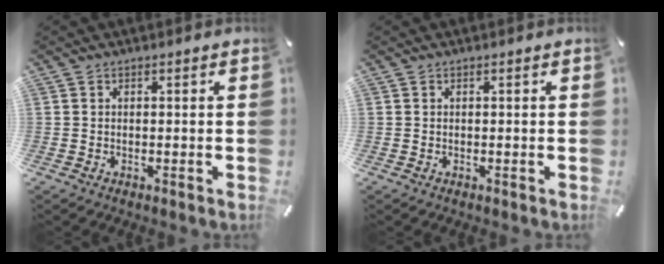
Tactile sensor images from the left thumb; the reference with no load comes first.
{"total": 0.0}